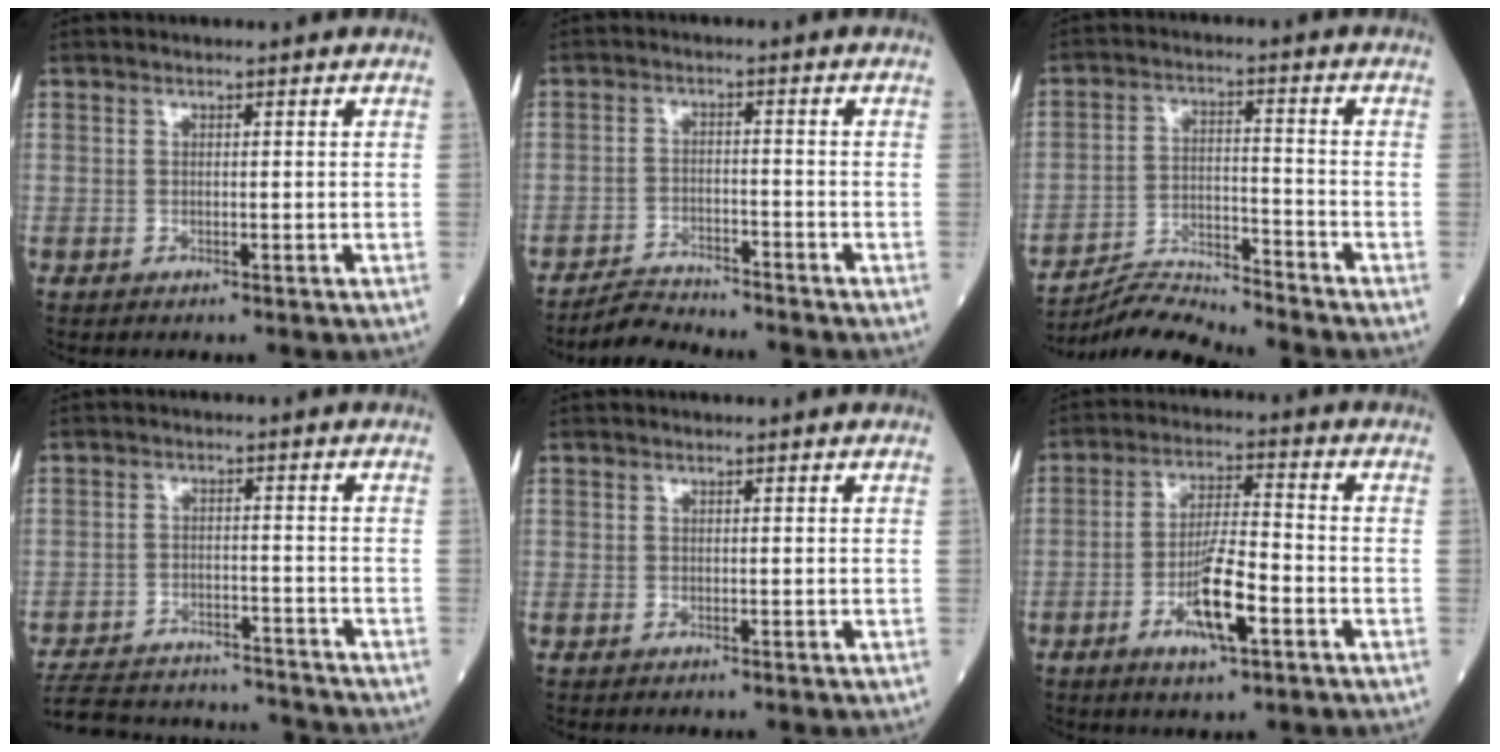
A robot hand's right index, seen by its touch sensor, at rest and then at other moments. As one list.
[{"total": 4.4, "force": [-4.4, -0.2, 0.0], "torque": [-0.004, -0.014, -0.076]}, {"total": 7.8, "force": [-7.6, -1.6, -0.2], "torque": [-0.003, 0.004, -0.138]}, {"total": 16.7, "force": [-15.9, 2.9, 4.2], "torque": [-0.089, 0.003, -0.225]}, {"total": 0.0}, {"total": 8.6, "force": [-3.6, 1.5, 7.7], "torque": [-0.147, -0.003, -0.060]}]